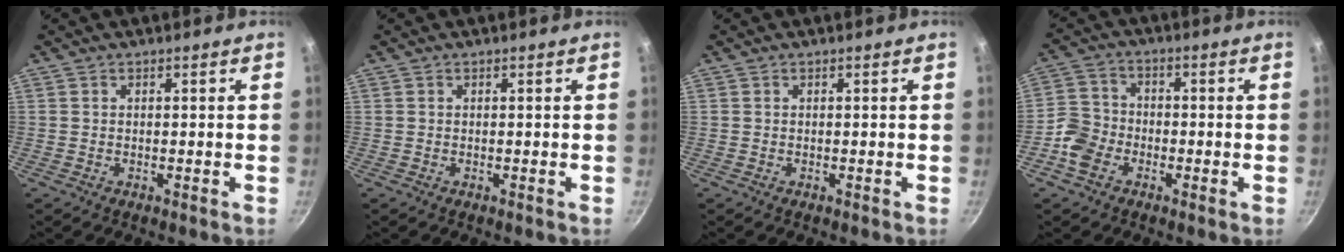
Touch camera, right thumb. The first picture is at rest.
{"total": 0.0}
{"total": 0.0}
{"total": 6.7, "force": [-3.2, 5.1, 2.9], "torque": [-0.039, 0.026, -0.074]}